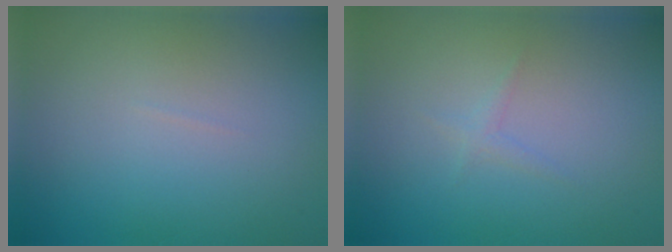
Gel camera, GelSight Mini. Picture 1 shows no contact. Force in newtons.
{"total": 0.7, "press": 0.7, "slide": 0.0}